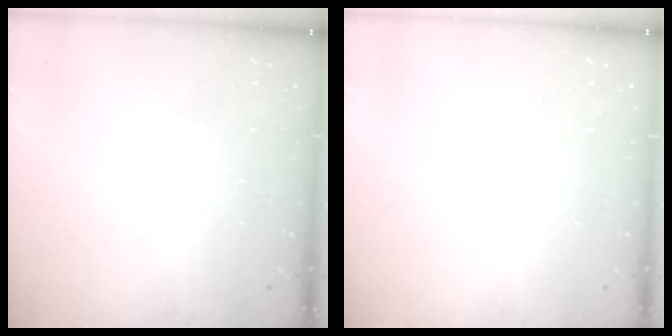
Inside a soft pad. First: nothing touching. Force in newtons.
{"total": 0.0}